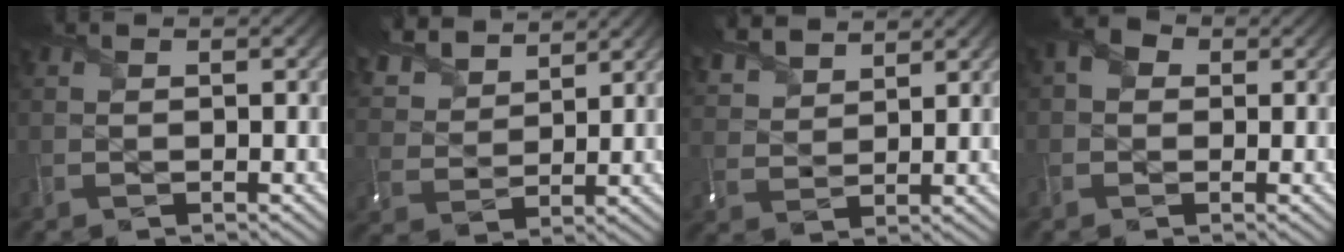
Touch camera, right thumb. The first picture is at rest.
{"total": 8.9, "force": [7.0, 3.8, 4.0], "torque": [-0.121, 0.022, 0.131]}
{"total": 6.7, "force": [5.6, 2.4, 2.8], "torque": [-0.081, 0.017, 0.111]}
{"total": 2.4, "force": [0.2, 2.1, 1.2], "torque": [-0.025, 0.005, -0.005]}